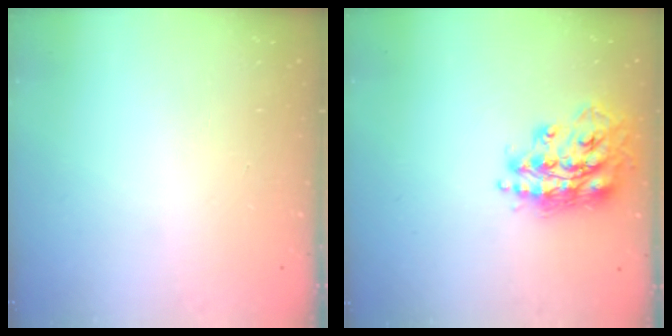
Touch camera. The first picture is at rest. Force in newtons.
{"total": 17.5, "press": 17.5, "slide": 1.2}